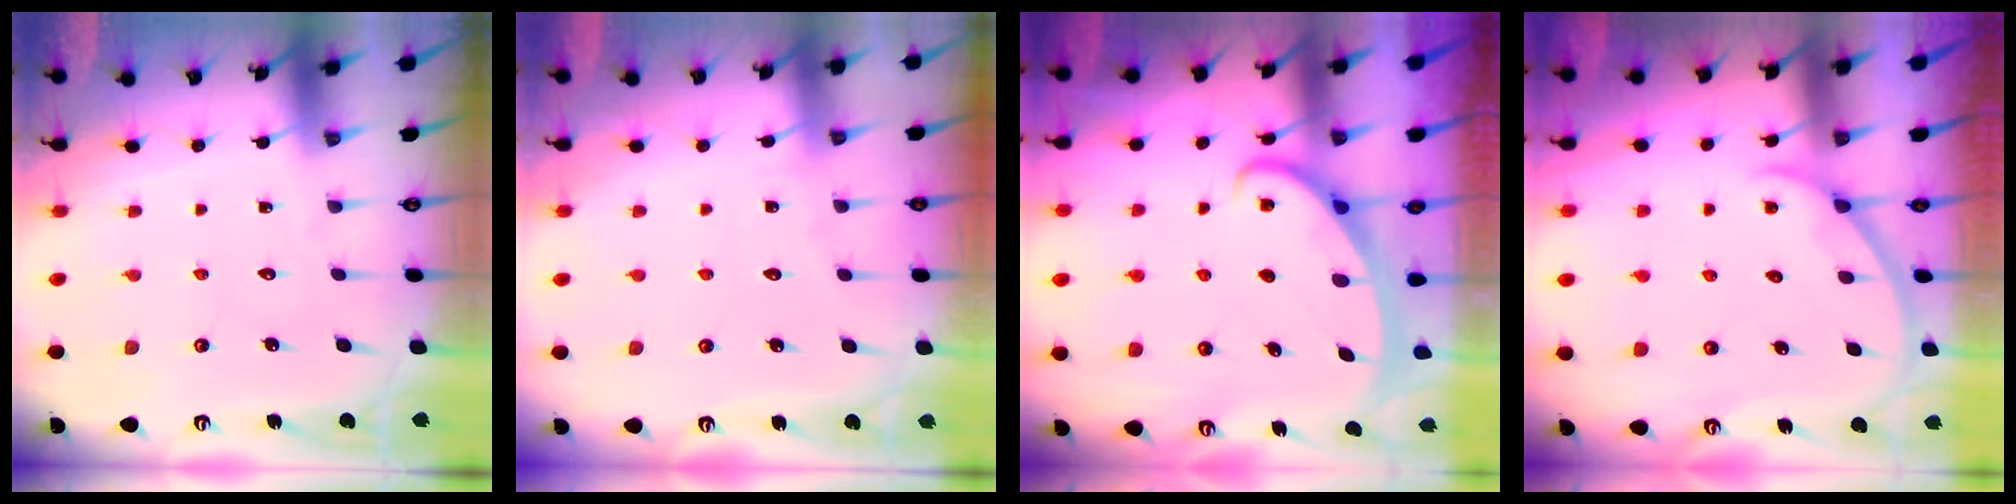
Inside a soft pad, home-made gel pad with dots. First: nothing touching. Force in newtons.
{"total": 2.6, "press": 2.6, "slide": 0.2}
{"total": 2.6, "press": 2.5, "slide": 0.4}
{"total": 2.0, "press": 2.0, "slide": 0.1}